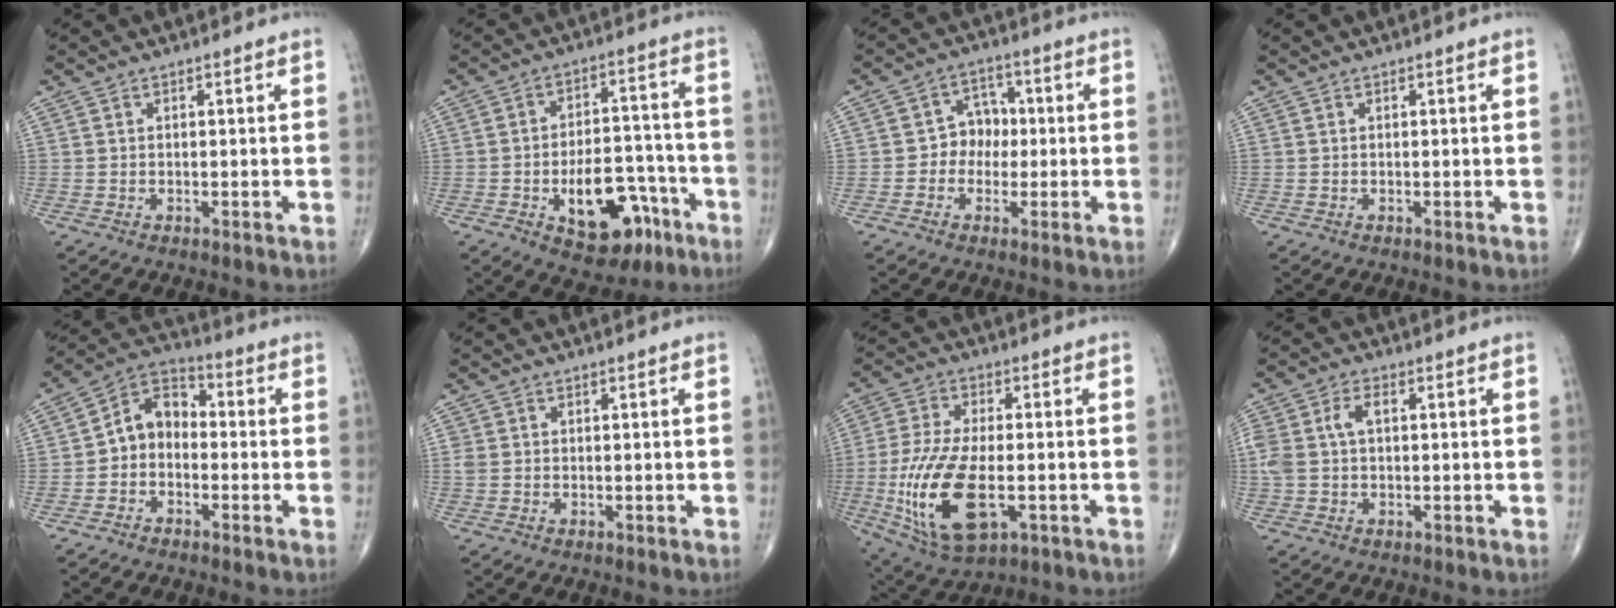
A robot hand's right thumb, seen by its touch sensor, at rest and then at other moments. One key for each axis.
{"total": 15.4, "fx": -6.9, "fy": 8.6, "fz": 10.8, "tx": -0.125, "ty": 0.051, "tz": -0.089}
{"total": 6.0, "fx": -0.5, "fy": 5.1, "fz": 3.1, "tx": -0.011, "ty": 0.020, "tz": -0.021}
{"total": 0.0}
{"total": 7.8, "fx": -1.5, "fy": 5.9, "fz": 4.9, "tx": -0.061, "ty": 0.038, "tz": -0.047}
{"total": 1.2, "fx": 0.1, "fy": 1.0, "fz": 0.6, "tx": -0.013, "ty": 0.002, "tz": 0.005}
{"total": 17.6, "fx": -4.0, "fy": 8.2, "fz": 15.1, "tx": -0.316, "ty": -0.004, "tz": -0.060}
{"total": 6.2, "fx": 0.8, "fy": 3.7, "fz": 4.9, "tx": -0.128, "ty": 0.023, "tz": 0.020}